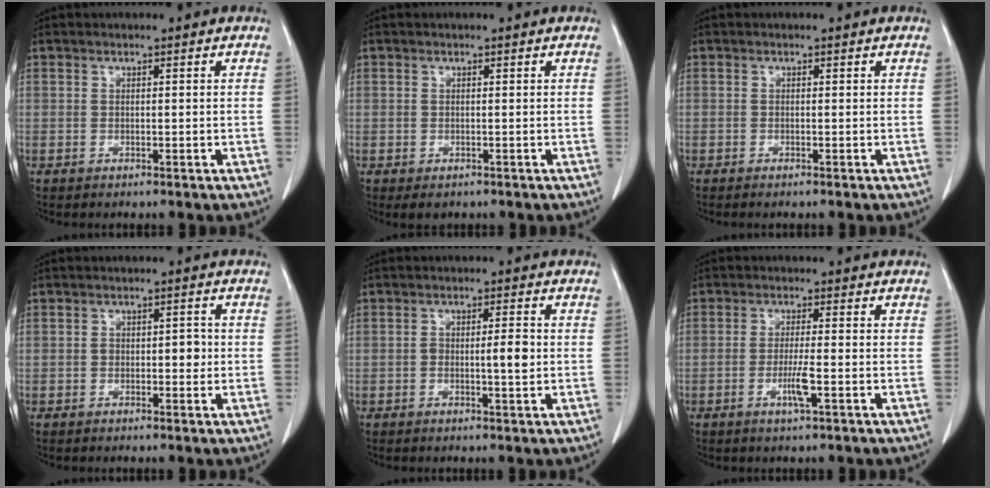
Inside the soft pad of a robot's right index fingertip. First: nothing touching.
{"total": 1.6, "force": [-0.8, 1.3, 0.5], "torque": [-0.008, 0.001, -0.004]}
{"total": 0.8, "force": [-0.7, 0.0, 0.4], "torque": [-0.009, -0.001, -0.010]}
{"total": 2.7, "force": [-0.3, 1.5, 2.2], "torque": [-0.031, 0.007, 0.000]}
{"total": 3.4, "force": [-0.3, 0.7, 3.3], "torque": [-0.056, 0.004, -0.001]}
{"total": 3.7, "force": [-1.4, -0.1, 3.5], "torque": [-0.072, -0.006, -0.024]}